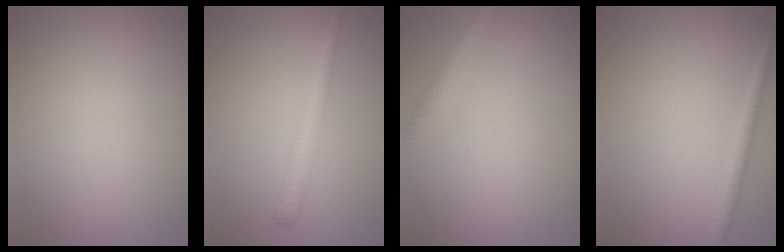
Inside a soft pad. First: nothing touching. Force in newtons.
{"total": 2.2, "press": 2.2, "slide": 0.2}
{"total": 2.8, "press": 2.8, "slide": 0.1}
{"total": 1.5, "press": 1.5, "slide": 0.1}